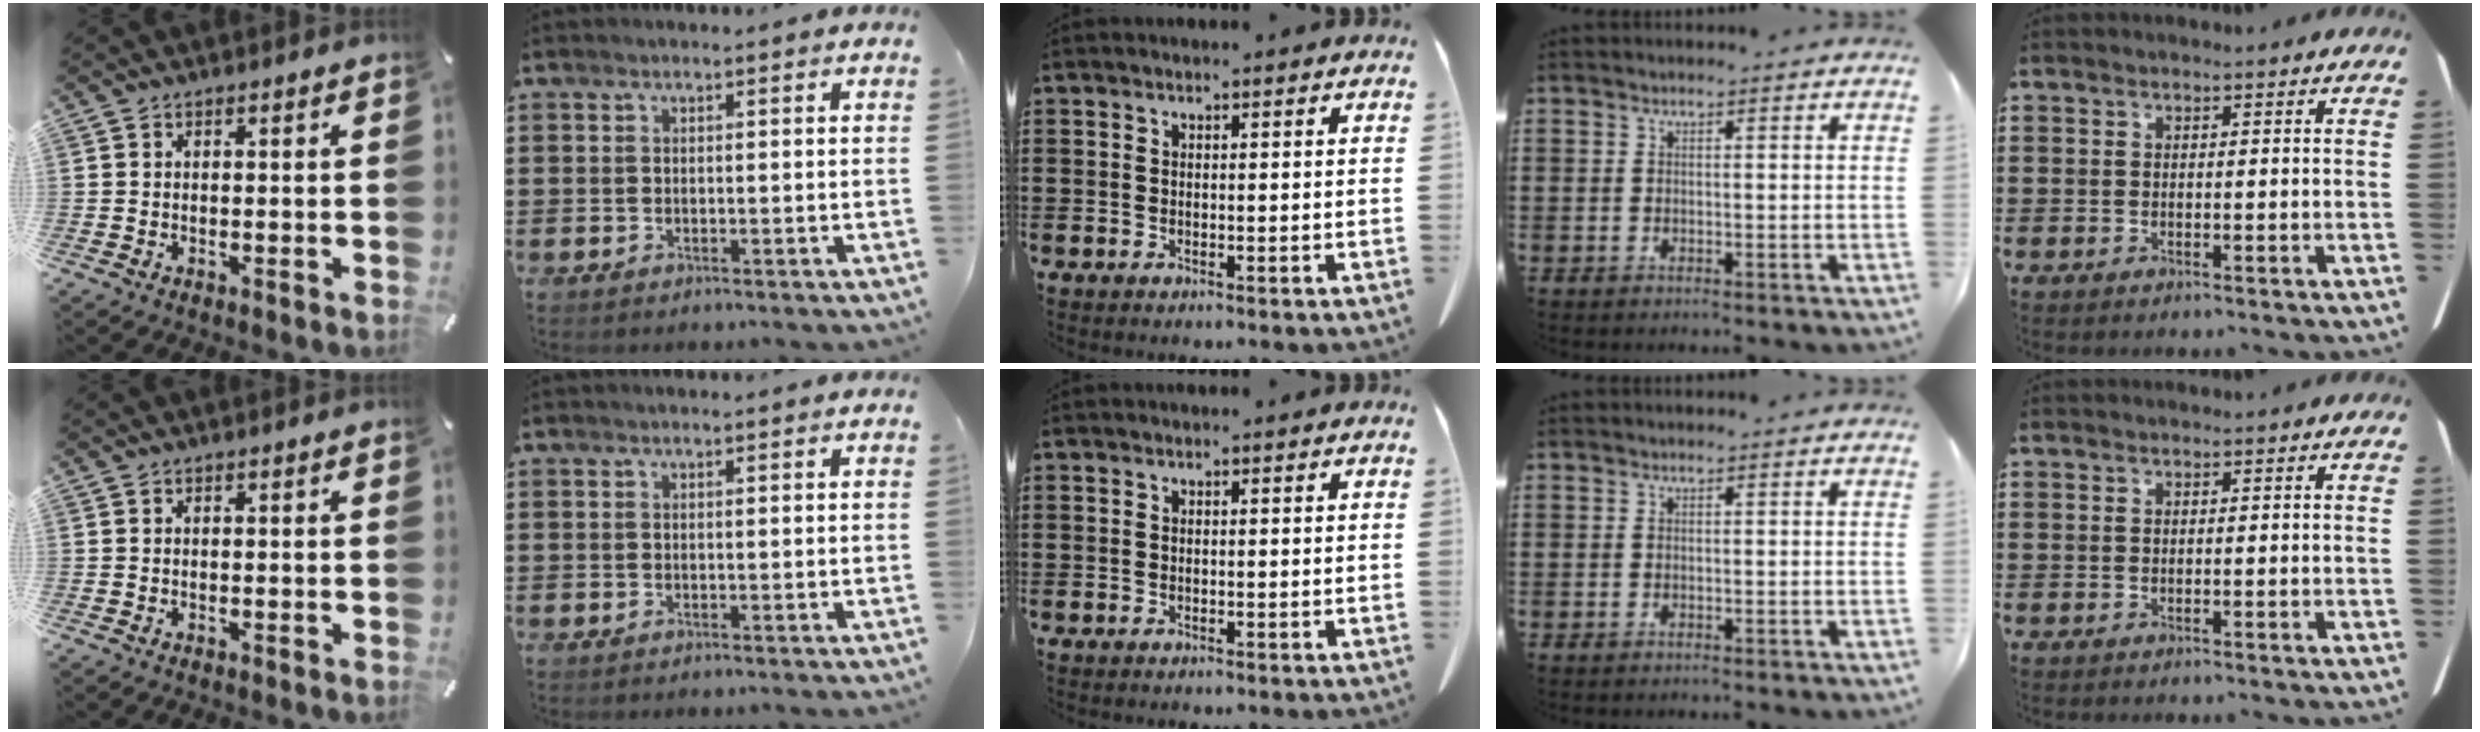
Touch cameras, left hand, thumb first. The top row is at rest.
{}